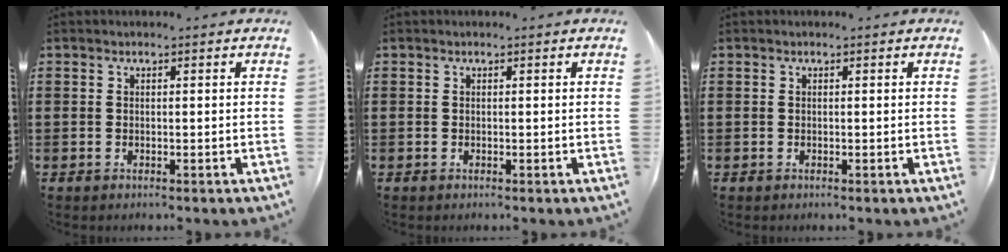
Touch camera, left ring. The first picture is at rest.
{"total": 0.0}
{"total": 0.0}